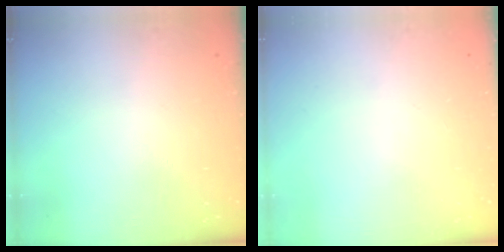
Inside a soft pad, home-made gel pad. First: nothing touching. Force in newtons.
{"total": 0.0}